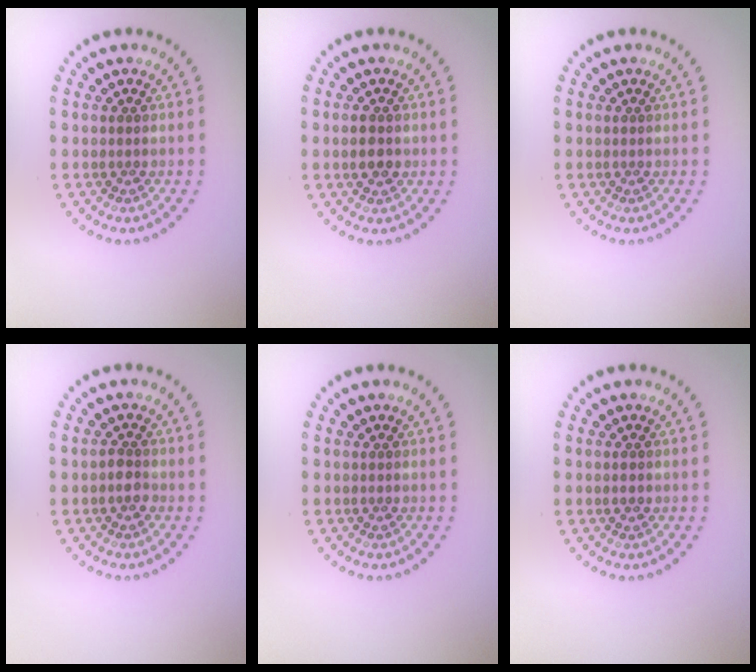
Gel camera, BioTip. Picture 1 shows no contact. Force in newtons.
{"total": 2.4, "press": 2.3, "slide": 0.2}
{"total": 0.0}
{"total": 1.3, "press": 1.2, "slide": 0.5}
{"total": 0.0}
{"total": 1.0, "press": 1.0, "slide": 0.0}